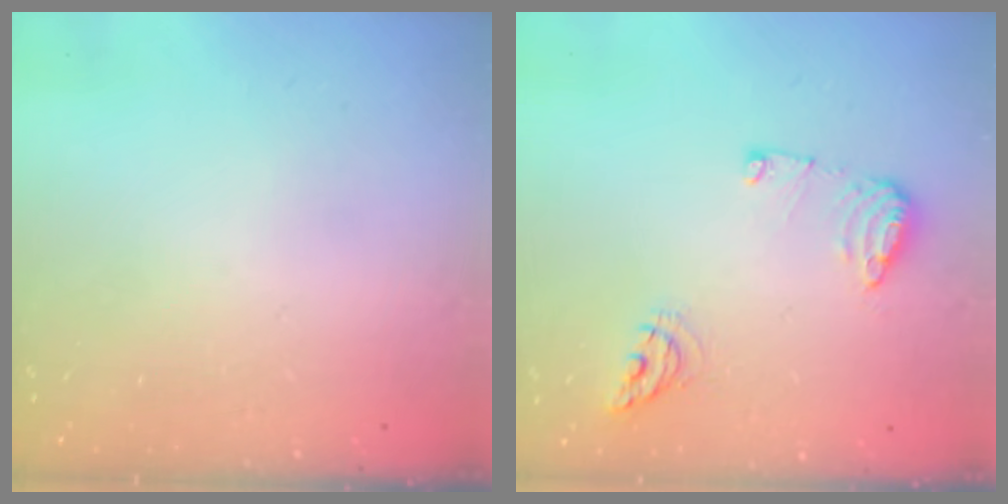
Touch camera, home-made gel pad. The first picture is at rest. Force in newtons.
{"total": 9.0, "press": 8.9, "slide": 0.9}